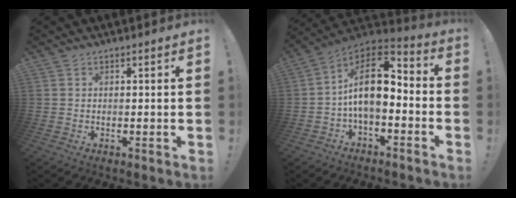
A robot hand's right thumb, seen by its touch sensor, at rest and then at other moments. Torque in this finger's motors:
{"motor_torque": [1.94, 2.50, 1.11, -1.13, 0.20]}